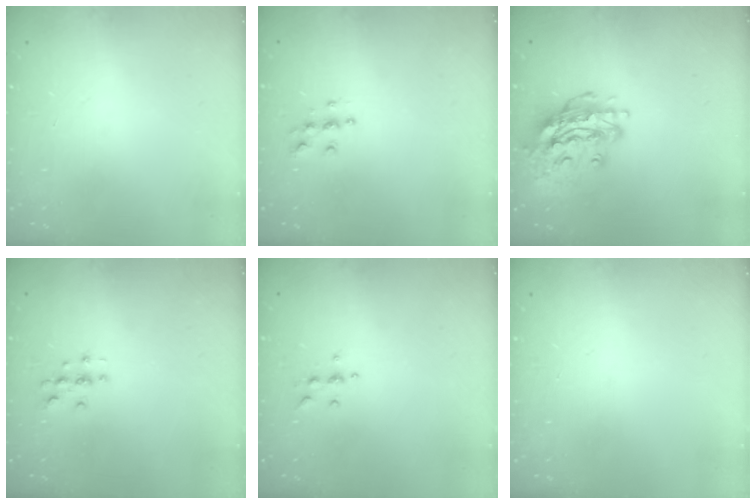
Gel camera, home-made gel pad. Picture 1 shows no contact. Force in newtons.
{"total": 5.4, "press": 5.4, "slide": 0.1}
{"total": 15.5, "press": 15.5, "slide": 1.5}
{"total": 3.0, "press": 3.0, "slide": 0.3}
{"total": 5.7, "press": 5.7, "slide": 0.5}
{"total": 0.0}